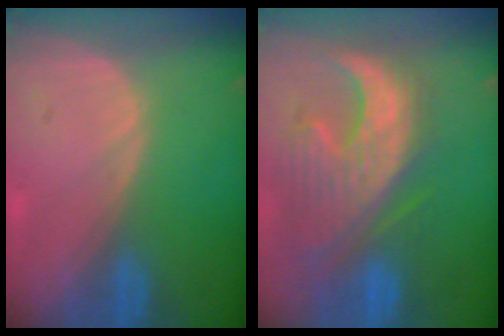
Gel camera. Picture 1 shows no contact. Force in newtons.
{"total": 12.3, "press": 11.1, "slide": 5.3}